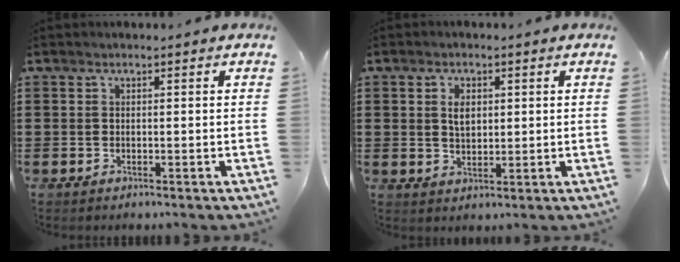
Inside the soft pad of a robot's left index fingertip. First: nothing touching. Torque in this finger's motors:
{"motor_torque": [0.43, 0.15, 0.14, 0.07]}